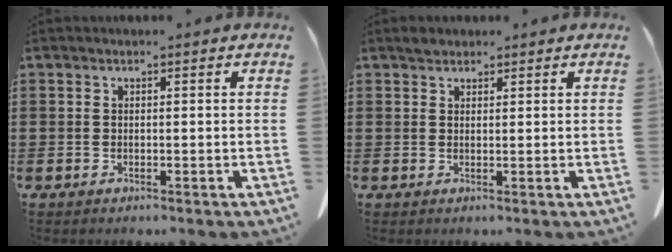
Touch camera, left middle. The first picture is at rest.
{"total": 1.4, "force": [1.3, 0.6, 0.2], "torque": [0.000, -0.001, 0.025]}